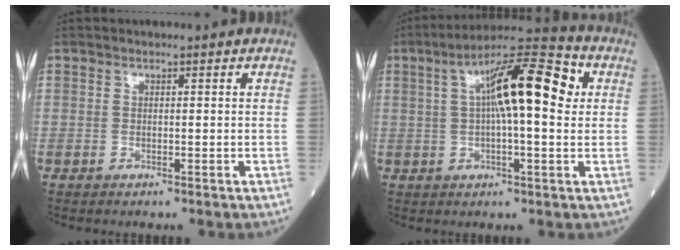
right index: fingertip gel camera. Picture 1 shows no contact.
{"total": 13.8, "force": [3.0, 2.6, 13.2], "torque": [-0.219, 0.038, 0.041]}